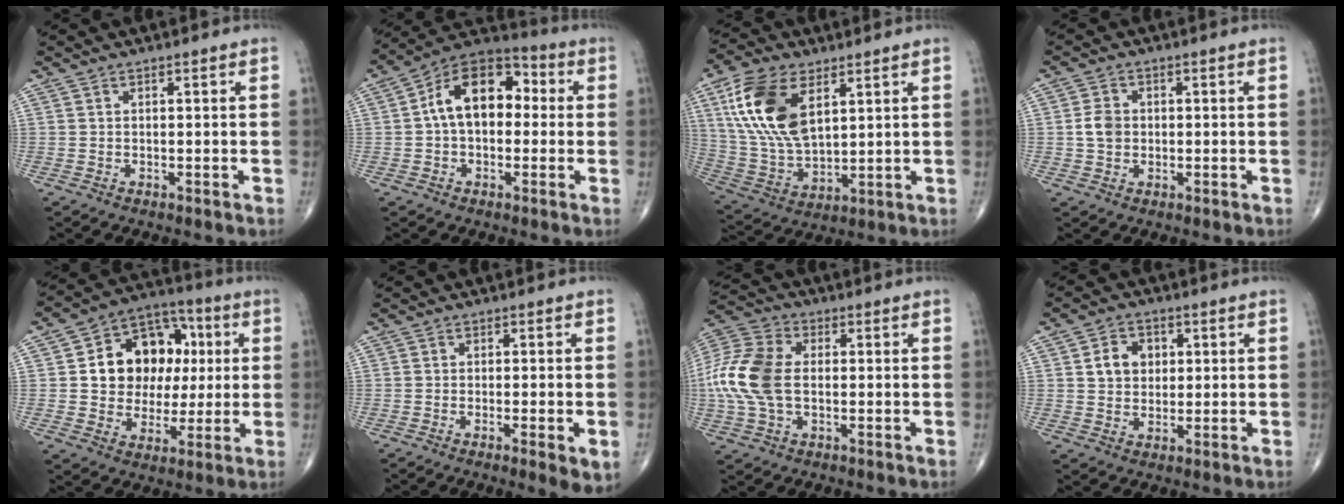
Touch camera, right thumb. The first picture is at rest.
{"total": 14.0, "force": [1.1, 8.9, 10.7], "torque": [-0.146, 0.042, 0.002]}
{"total": 17.2, "force": [6.5, 9.1, 13.0], "torque": [-0.250, -0.020, 0.131]}
{"total": 3.8, "force": [0.0, 3.1, 2.2], "torque": [-0.033, 0.004, -0.003]}
{"total": 16.8, "force": [2.6, 13.0, 10.3], "torque": [-0.108, 0.020, 0.043]}
{"total": 5.0, "force": [-1.6, 1.0, 4.6], "torque": [-0.071, -0.010, -0.024]}
{"total": 14.1, "force": [-0.3, 8.8, 11.0], "torque": [-0.249, 0.021, -0.009]}
{"total": 6.4, "force": [1.4, 5.2, 3.5], "torque": [-0.031, -0.002, 0.022]}